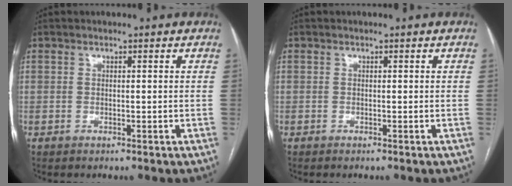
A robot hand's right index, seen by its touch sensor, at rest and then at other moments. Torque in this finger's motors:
{"motor_torque": [0.17, -0.15, -0.04, 0.01]}